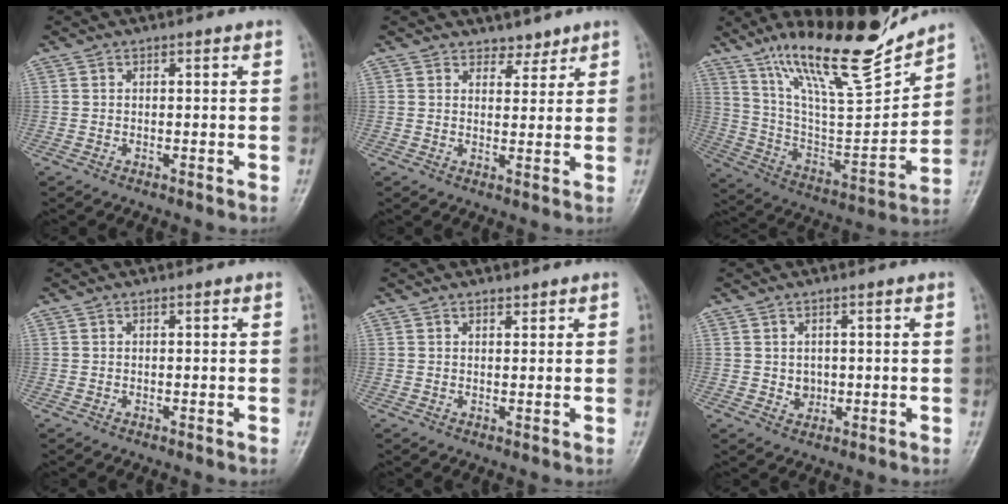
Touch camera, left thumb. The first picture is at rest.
{"total": 2.9, "force": [2.5, 1.5, 0.3], "torque": [0.018, -0.017, 0.034]}
{"total": 22.1, "force": [17.0, 4.4, 13.4], "torque": [-0.191, -0.093, 0.301]}
{"total": 0.0}
{"total": 1.2, "force": [1.0, 0.5, 0.4], "torque": [-0.001, -0.007, 0.016]}
{"total": 2.1, "force": [0.3, 1.8, 1.0], "torque": [-0.008, -0.003, 0.011]}